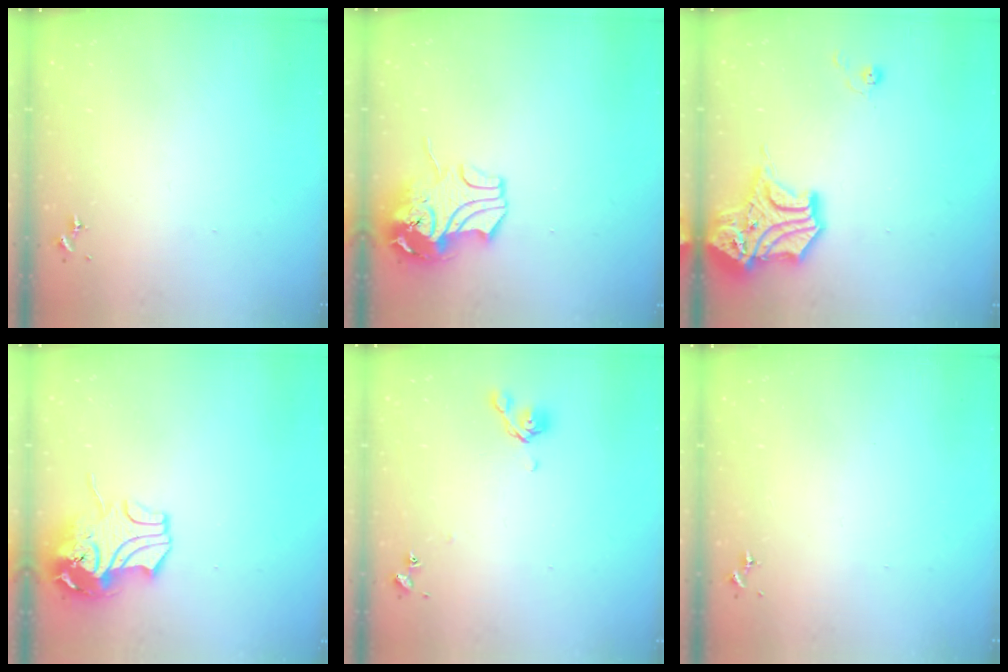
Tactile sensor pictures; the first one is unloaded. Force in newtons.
{"total": 12.4, "press": 12.3, "slide": 2.0}
{"total": 15.8, "press": 15.6, "slide": 2.4}
{"total": 12.4, "press": 12.3, "slide": 2.0}
{"total": 7.1, "press": 7.0, "slide": 0.8}
{"total": 0.0}